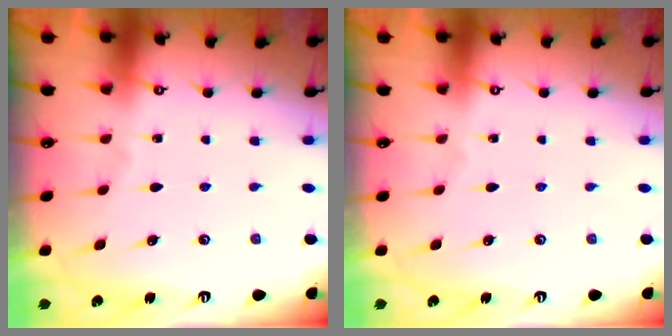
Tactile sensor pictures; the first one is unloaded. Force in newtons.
{"total": 0.0}